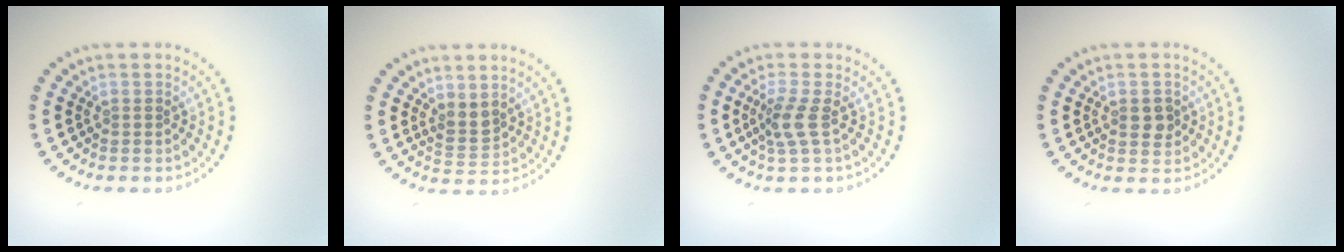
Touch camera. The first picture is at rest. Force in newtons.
{"total": 1.9, "press": 1.5, "slide": 1.0}
{"total": 2.3, "press": 1.7, "slide": 1.5}
{"total": 1.9, "press": 1.9, "slide": 0.1}